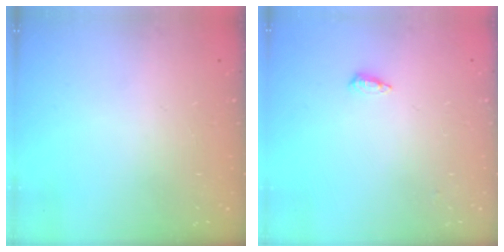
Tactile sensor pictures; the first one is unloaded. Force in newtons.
{"total": 3.9, "press": 3.8, "slide": 0.6}